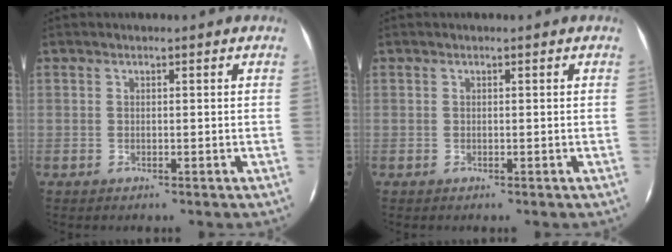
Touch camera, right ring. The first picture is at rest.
{"total": 0.0}